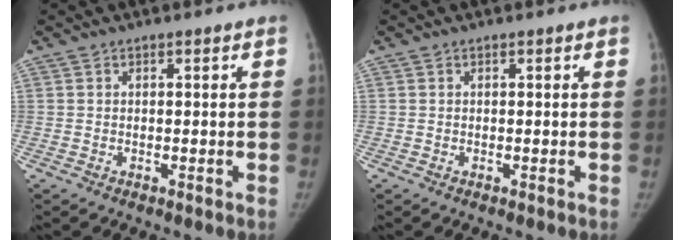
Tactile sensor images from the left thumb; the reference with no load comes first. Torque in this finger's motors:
{"motor_torque": [0.05, 0.02, 0.04, -0.11, 0.02]}